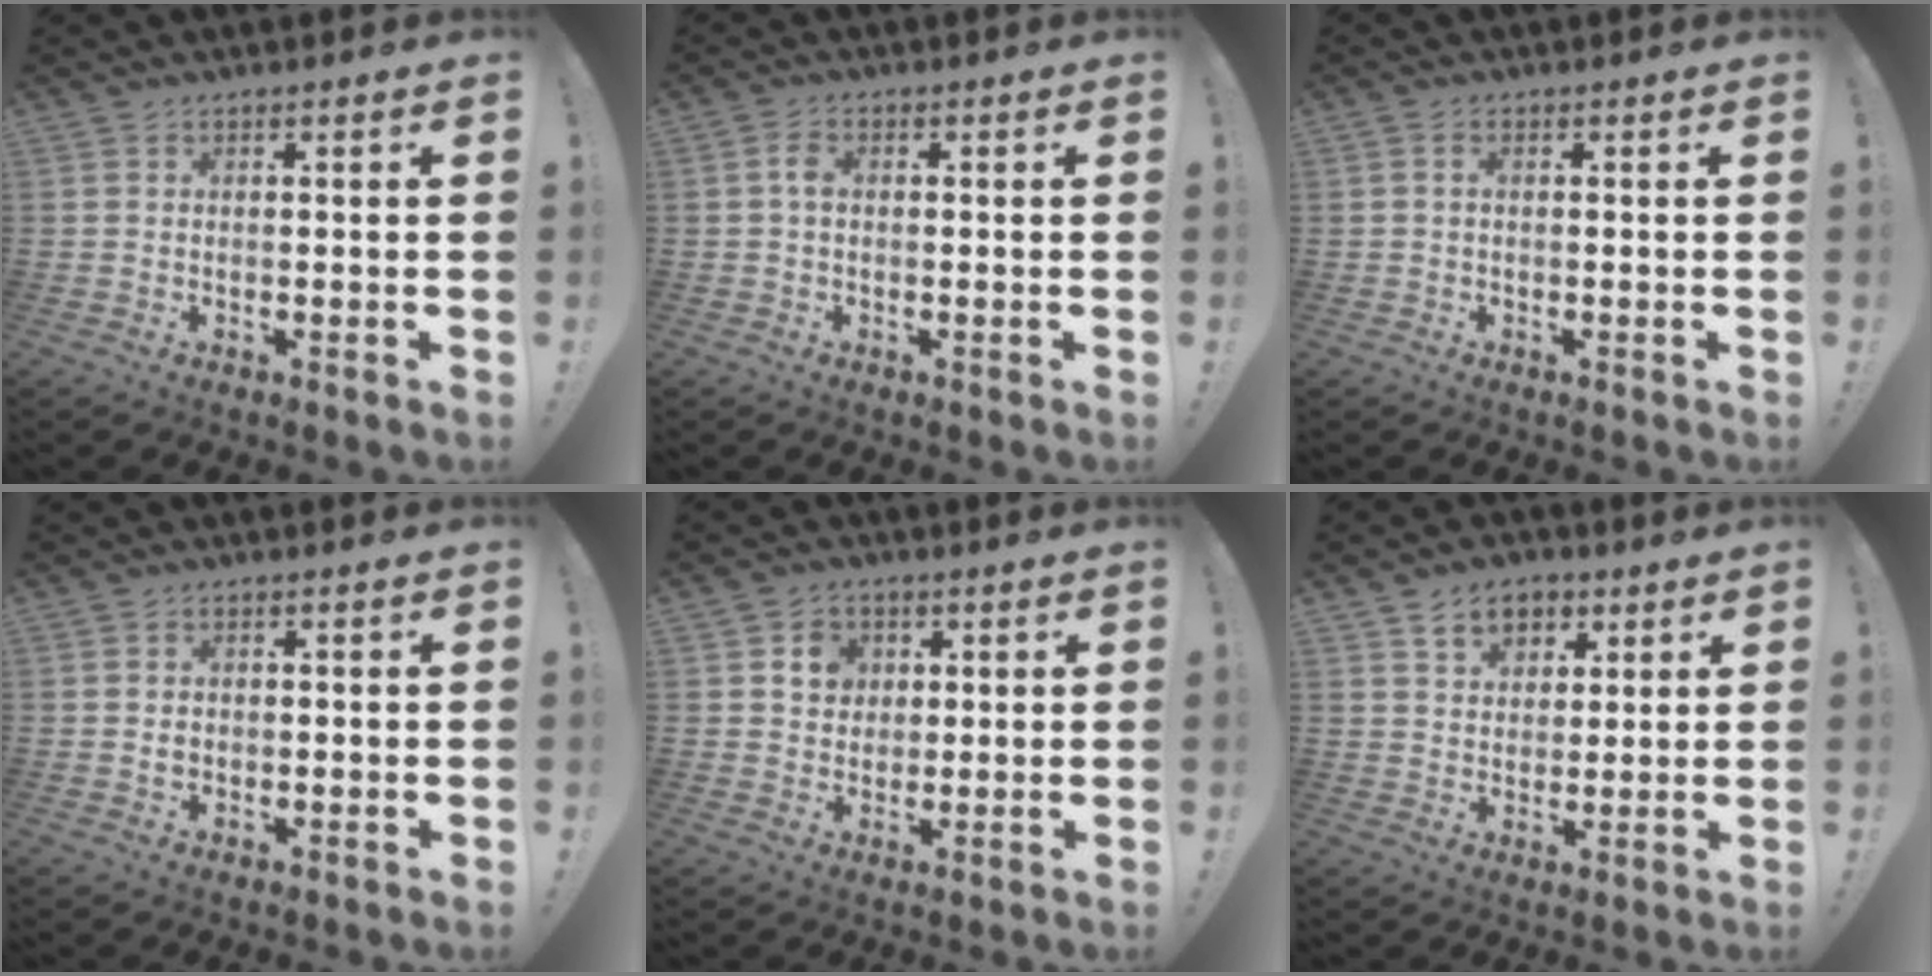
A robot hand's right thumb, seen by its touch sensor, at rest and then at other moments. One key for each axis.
{"total": 2.7, "fx": -0.1, "fy": 1.6, "fz": 2.1, "tx": -0.042, "ty": 0.010, "tz": -0.002}
{"total": 0.8, "fx": -0.2, "fy": 0.3, "fz": 0.7, "tx": -0.018, "ty": 0.004, "tz": -0.002}
{"total": 1.5, "fx": 0.0, "fy": 1.4, "fz": 0.4, "tx": 0.009, "ty": -0.002, "tz": -0.003}
{"total": 5.9, "fx": 2.1, "fy": 5.3, "fz": 1.6, "tx": -0.021, "ty": -0.005, "tz": 0.040}
{"total": 7.9, "fx": 4.4, "fy": 5.7, "fz": 3.1, "tx": -0.040, "ty": -0.022, "tz": 0.084}